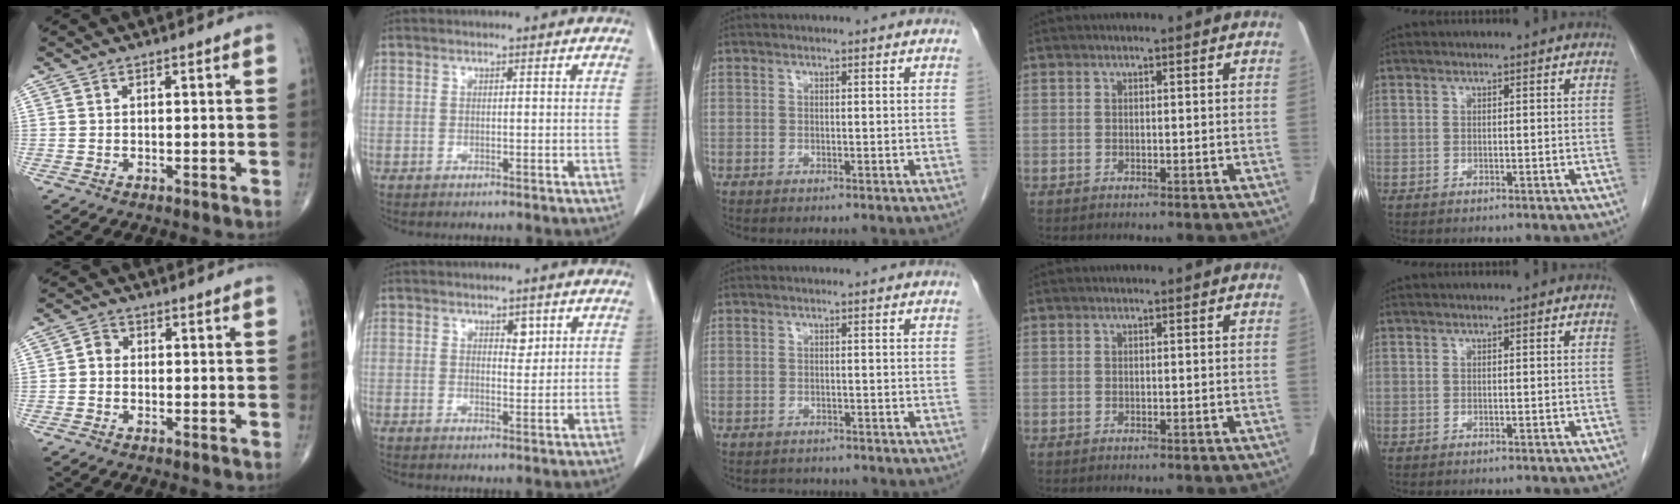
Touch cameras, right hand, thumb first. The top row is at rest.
{"thumb": {"total": 2.0, "force": [-0.3, 1.7, 1.0], "torque": [-0.006, 0.005, -0.013]}, "index": {"total": 2.2, "force": [1.2, 1.2, 1.5], "torque": [-0.017, -0.002, 0.019]}, "middle": {"total": 2.1, "force": [-1.9, 0.8, -0.2], "torque": [0.000, -0.002, -0.029]}}